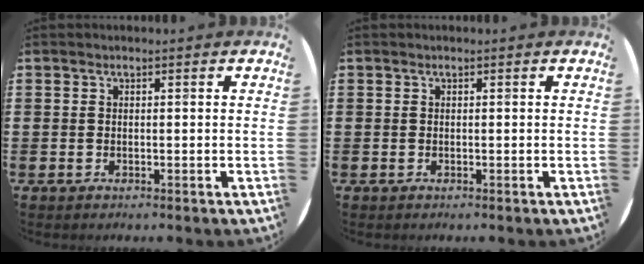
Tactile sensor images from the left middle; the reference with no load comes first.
{"total": 0.0}